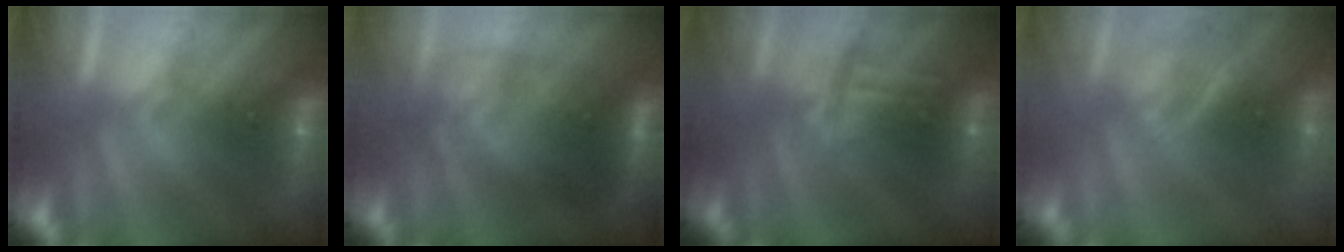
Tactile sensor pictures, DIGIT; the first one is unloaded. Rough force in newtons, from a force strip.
{"total": 3.7}
{"total": 2.8}
{"total": 6.9}